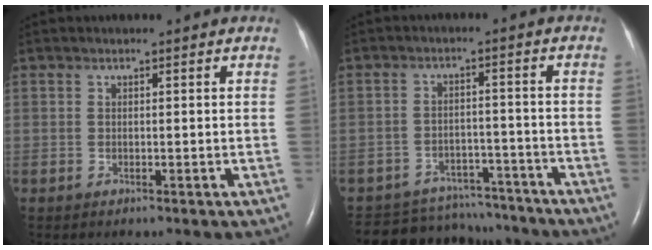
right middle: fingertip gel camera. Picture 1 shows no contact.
{"total": 13.2, "force": [-12.3, 4.3, 2.1], "torque": [-0.040, 0.014, -0.163]}